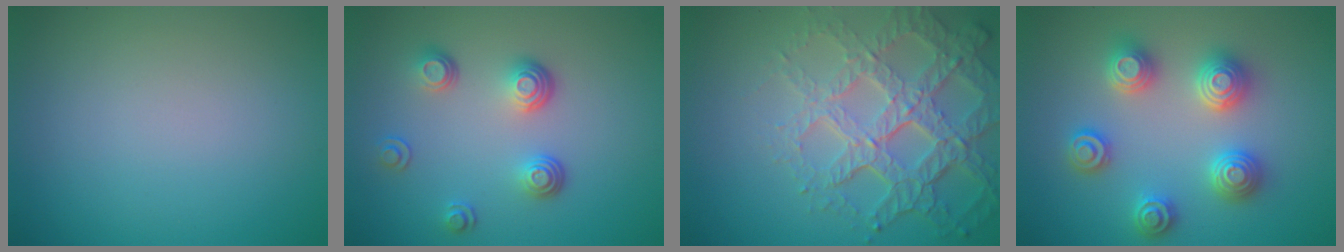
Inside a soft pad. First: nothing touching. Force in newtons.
{"total": 3.5, "press": 2.6, "slide": 2.4}
{"total": 7.6, "press": 5.3, "slide": 5.4}
{"total": 4.8, "press": 4.7, "slide": 0.8}